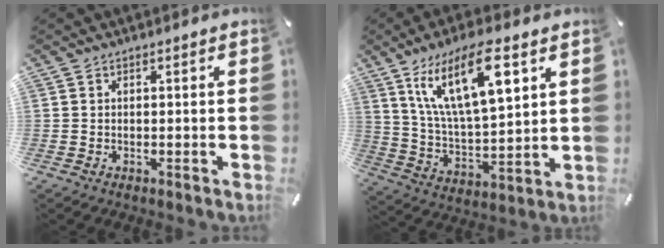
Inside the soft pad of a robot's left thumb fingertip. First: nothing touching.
{"total": 18.5, "force": [10.1, 7.1, 13.8], "torque": [-0.275, -0.028, 0.162]}